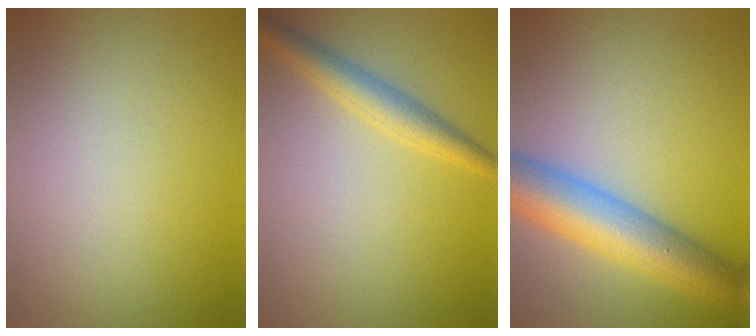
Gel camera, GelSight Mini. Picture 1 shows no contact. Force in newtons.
{"total": 2.7, "press": 2.7, "slide": 0.1}
{"total": 8.3, "press": 8.3, "slide": 0.3}